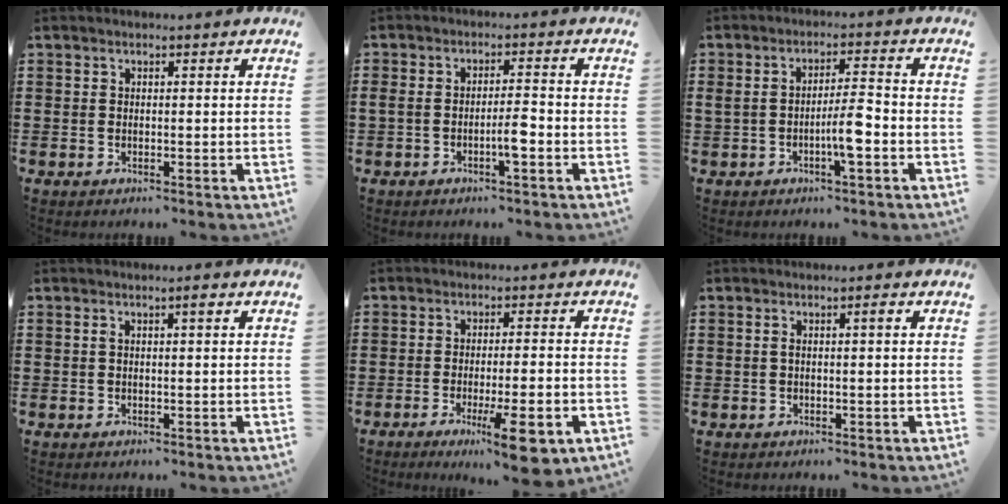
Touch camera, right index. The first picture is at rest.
{"total": 4.0, "force": [-1.6, 0.8, 3.5], "torque": [-0.061, 0.007, -0.031]}
{"total": 5.7, "force": [-1.9, 1.0, 5.2], "torque": [-0.089, 0.005, -0.035]}
{"total": 1.4, "force": [0.3, 0.2, 1.4], "torque": [-0.019, 0.000, 0.002]}
{"total": 8.6, "force": [-4.5, 1.2, 7.3], "torque": [-0.117, -0.006, -0.074]}
{"total": 1.5, "force": [0.0, 0.1, 1.5], "torque": [-0.027, 0.001, -0.002]}